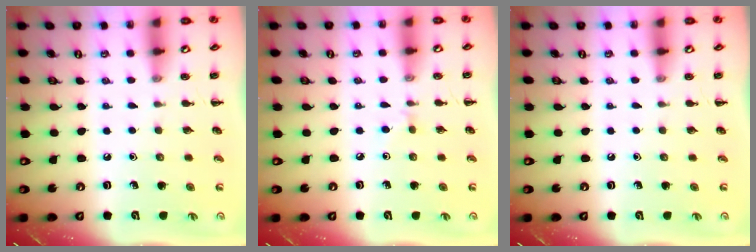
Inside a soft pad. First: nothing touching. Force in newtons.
{"total": 3.2, "press": 3.0, "slide": 1.3}
{"total": 0.0}